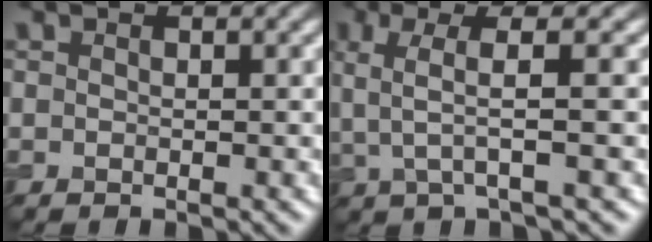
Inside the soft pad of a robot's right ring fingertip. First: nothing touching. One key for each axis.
{"total": 4.2, "fx": 0.9, "fy": 0.8, "fz": 4.0, "tx": -0.078, "ty": 0.008, "tz": 0.016}